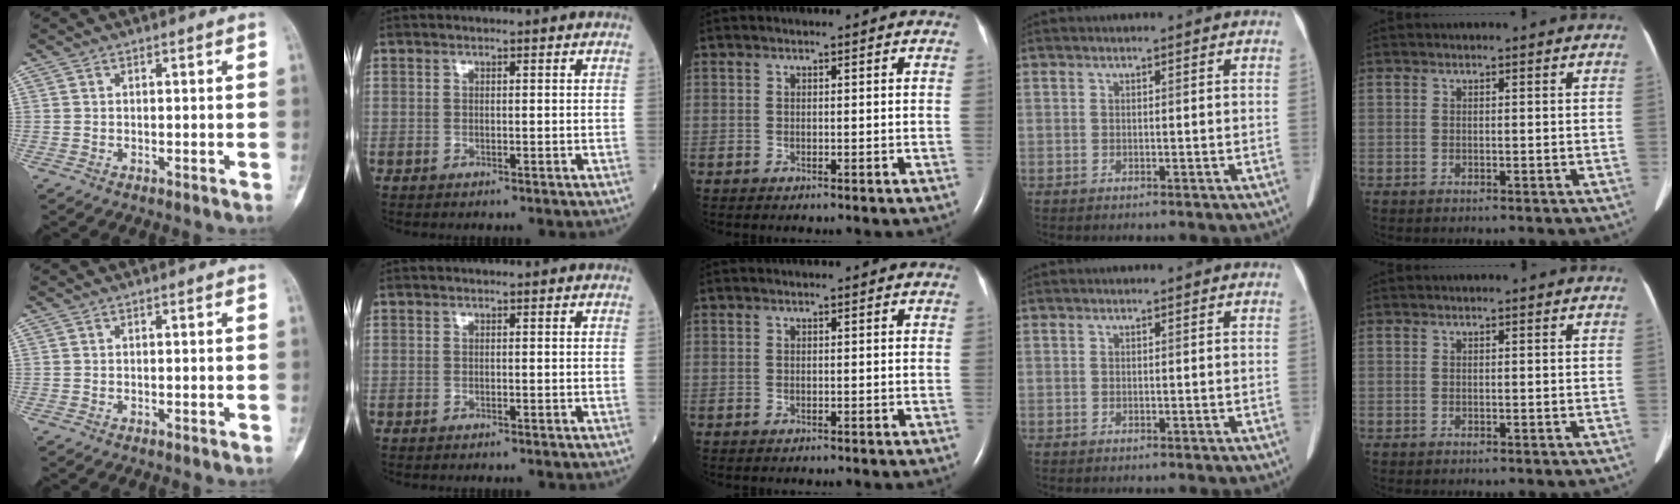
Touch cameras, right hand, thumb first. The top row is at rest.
{}